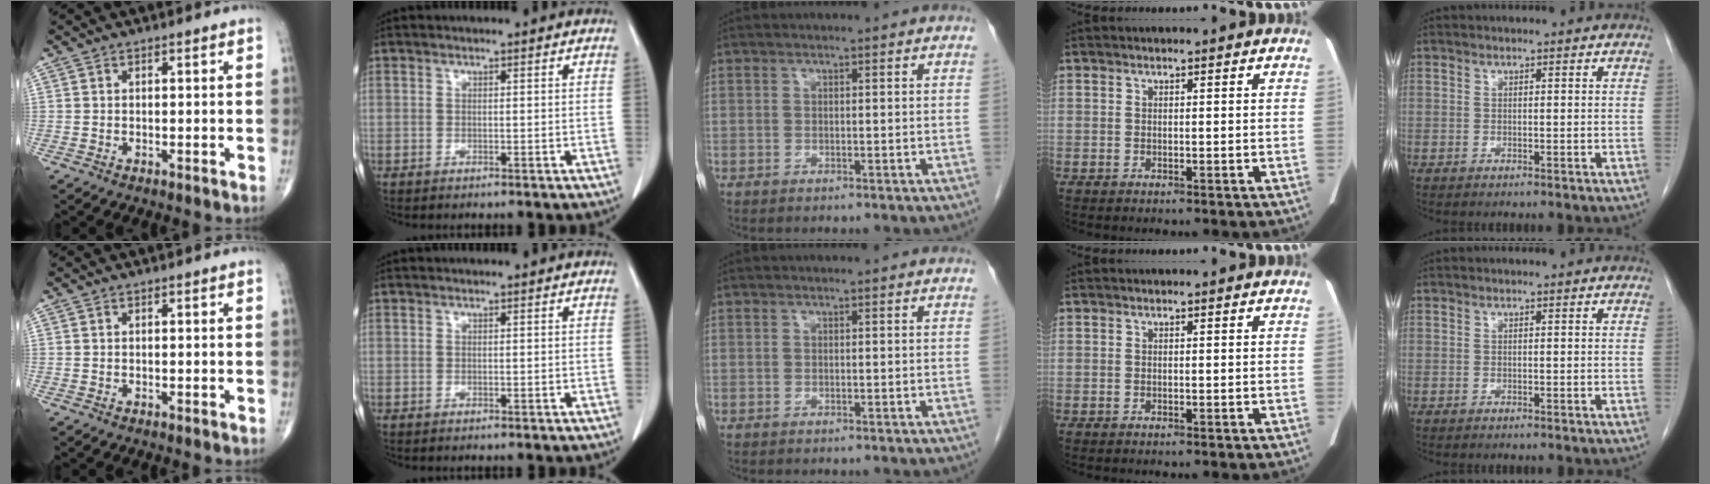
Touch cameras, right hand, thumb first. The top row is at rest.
{}